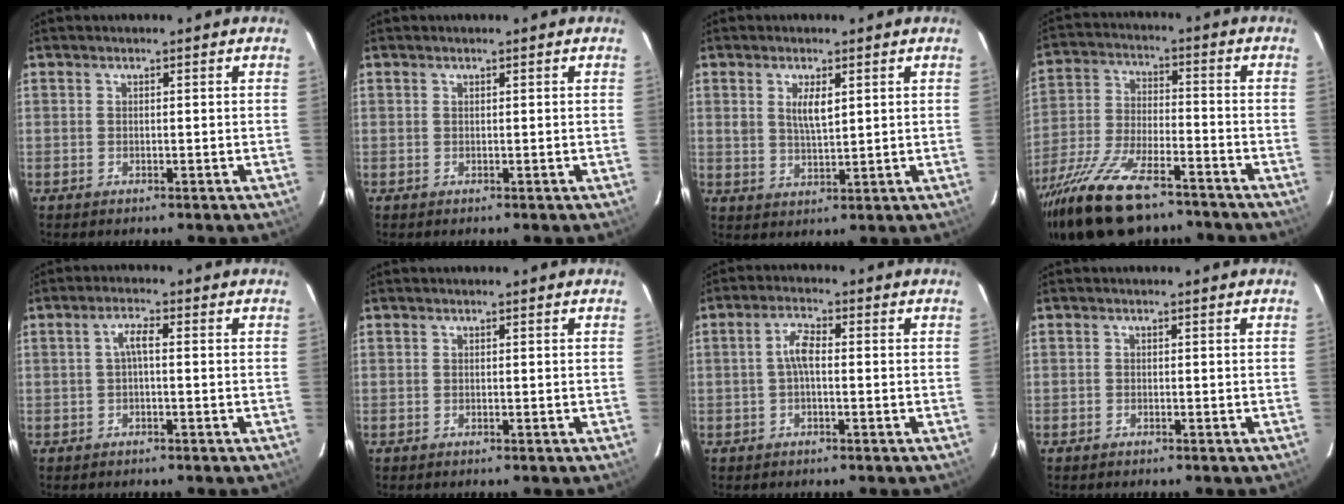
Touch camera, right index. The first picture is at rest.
{"total": 0.0}
{"total": 4.5, "force": [1.7, 1.7, 3.8], "torque": [-0.069, -0.002, 0.036]}
{"total": 20.3, "force": [-15.1, 6.9, 11.7], "torque": [-0.242, -0.043, -0.260]}
{"total": 2.5, "force": [-0.2, 0.5, 2.4], "torque": [-0.050, 0.009, -0.002]}
{"total": 0.0}
{"total": 3.5, "force": [-0.3, 1.3, 3.3], "torque": [-0.068, 0.012, -0.007]}
{"total": 0.5, "force": [-0.5, 0.3, 0.0], "torque": [-0.001, 0.001, -0.010]}